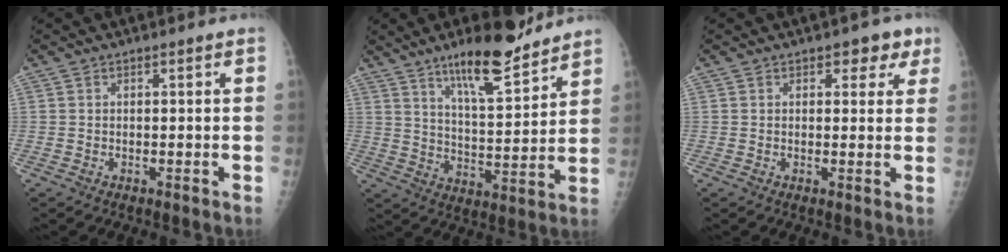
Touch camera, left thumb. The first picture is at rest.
{"total": 14.1, "force": [10.4, 3.3, 9.0], "torque": [-0.124, -0.072, 0.174]}
{"total": 4.0, "force": [2.2, 2.6, 2.2], "torque": [0.008, -0.005, 0.020]}